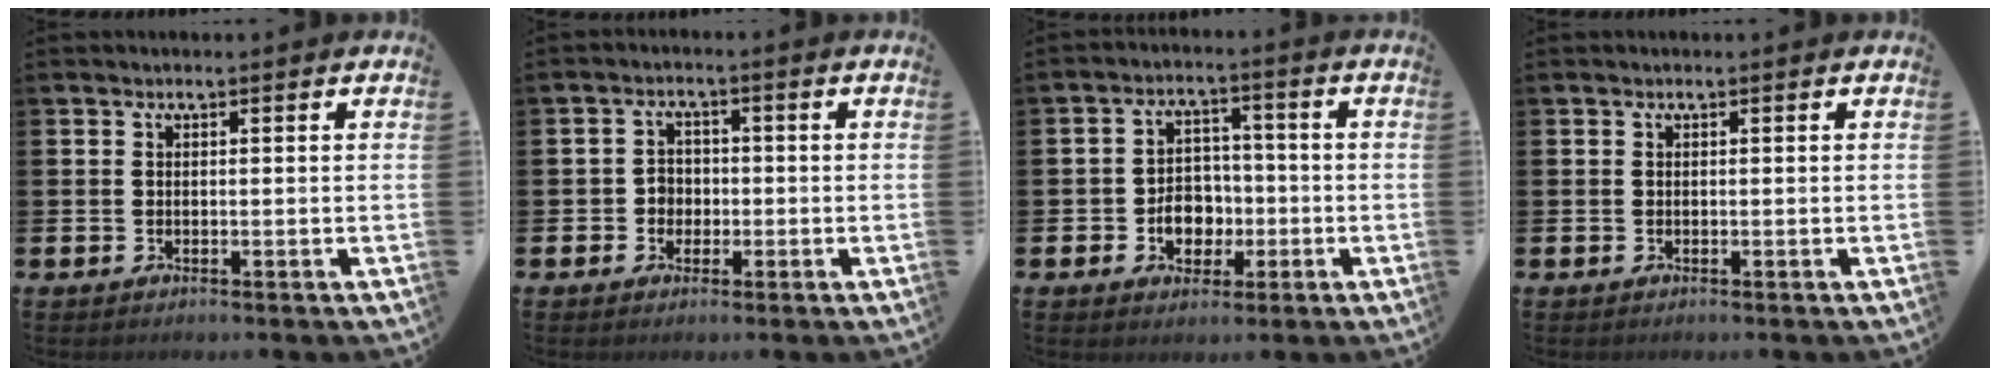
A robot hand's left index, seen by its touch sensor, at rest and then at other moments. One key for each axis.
{"total": 2.5, "fx": -0.7, "fy": 2.4, "fz": 0.6, "tx": -0.006, "ty": 0.004, "tz": -0.022}
{"total": 5.0, "fx": -1.5, "fy": 4.2, "fz": 2.4, "tx": -0.032, "ty": 0.003, "tz": -0.034}
{"total": 0.0}